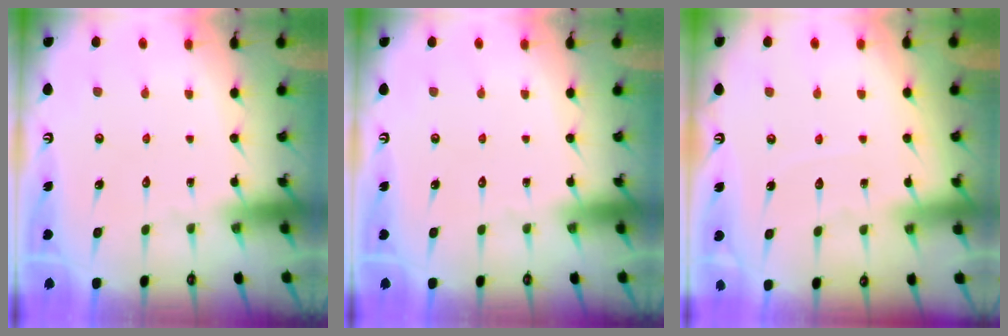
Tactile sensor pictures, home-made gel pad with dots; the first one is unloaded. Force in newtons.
{"total": 0.0}
{"total": 3.6, "press": 3.6, "slide": 0.4}